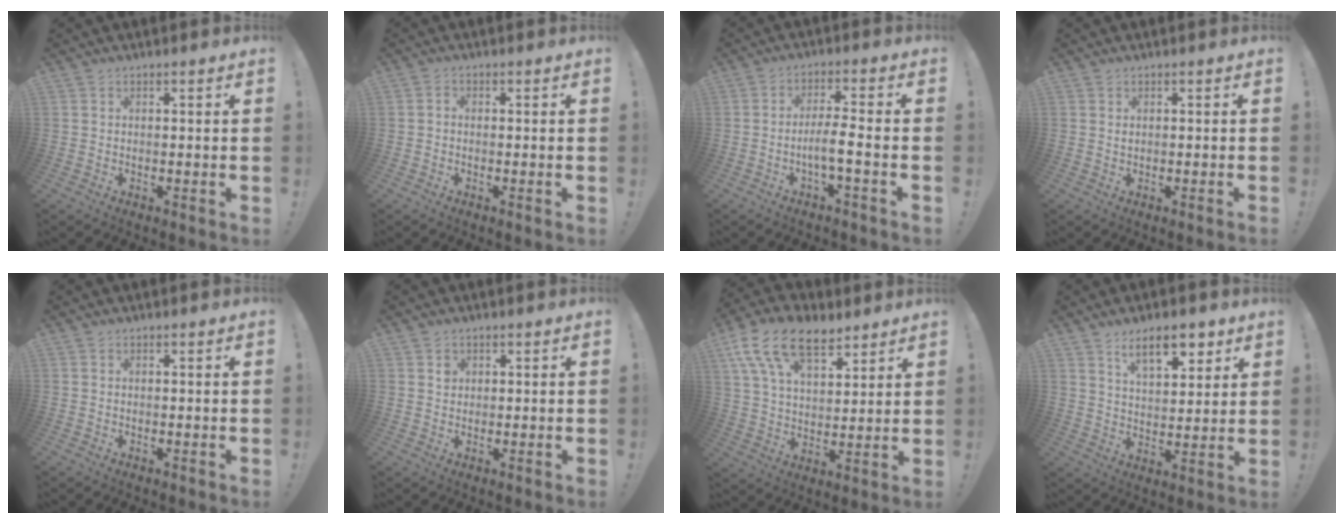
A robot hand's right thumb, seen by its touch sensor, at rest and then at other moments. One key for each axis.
{"total": 0.9, "fx": -0.7, "fy": 0.5, "fz": 0.4, "tx": -0.008, "ty": 0.003, "tz": -0.013}
{"total": 7.2, "fx": -2.4, "fy": 1.0, "fz": 6.7, "tx": -0.120, "ty": 0.004, "tz": -0.045}
{"total": 0.0}
{"total": 0.0}
{"total": 1.6, "fx": 0.7, "fy": 1.4, "fz": 0.3, "tx": 0.007, "ty": -0.005, "tz": 0.009}
{"total": 16.5, "fx": 10.0, "fy": 9.0, "fz": 9.6, "tx": -0.171, "ty": -0.049, "tz": 0.186}
{"total": 11.2, "fx": 7.0, "fy": 4.9, "fz": 7.3, "tx": -0.110, "ty": -0.023, "tz": 0.124}